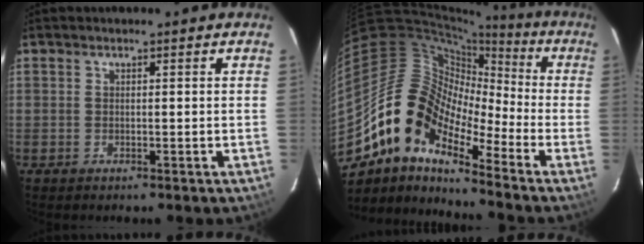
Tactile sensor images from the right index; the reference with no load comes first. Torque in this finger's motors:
{"motor_torque": [0.67, -0.59, 0.85, 0.11]}